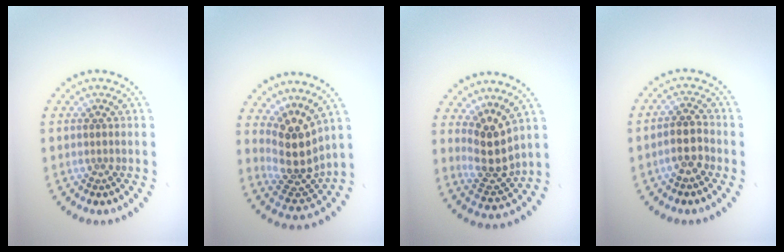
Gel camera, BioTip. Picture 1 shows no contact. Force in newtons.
{"total": 4.4, "press": 3.4, "slide": 2.9}
{"total": 3.5, "press": 2.9, "slide": 1.9}
{"total": 2.6, "press": 2.4, "slide": 1.1}